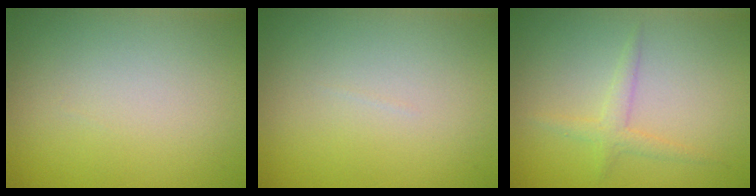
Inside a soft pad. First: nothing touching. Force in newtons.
{"total": 0.0}
{"total": 1.6, "press": 1.6, "slide": 0.1}